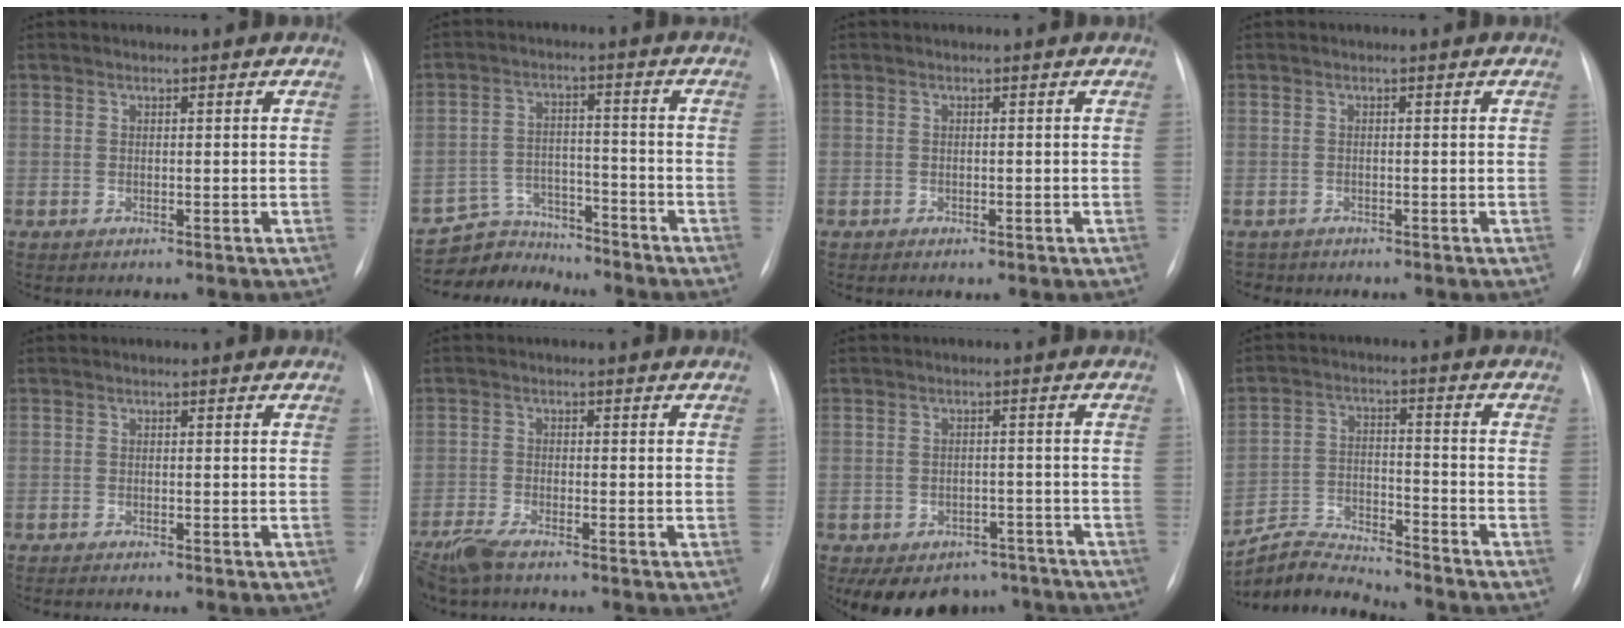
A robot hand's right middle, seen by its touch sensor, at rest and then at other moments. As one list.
[{"total": 7.6, "force": [-7.2, 2.2, -0.8], "torque": [0.015, 0.025, -0.125]}, {"total": 0.8, "force": [-0.5, 0.4, 0.5], "torque": [-0.009, 0.000, -0.005]}, {"total": 1.5, "force": [-1.3, 0.7, -0.2], "torque": [0.001, -0.002, -0.020]}, {"total": 1.8, "force": [-1.5, 0.0, 1.0], "torque": [-0.010, -0.002, -0.017]}, {"total": 5.0, "force": [-4.2, 0.8, 2.7], "torque": [-0.058, -0.017, -0.078]}, {"total": 12.9, "force": [-9.2, 7.9, 4.1], "torque": [-0.080, 0.011, -0.109]}, {"total": 8.7, "force": [-8.7, -0.4, -0.1], "torque": [-0.010, 0.013, -0.160]}]